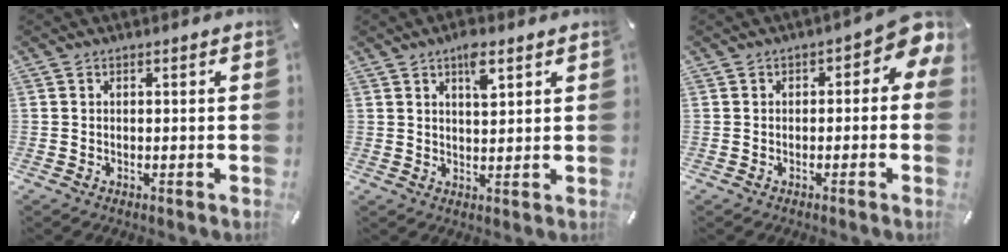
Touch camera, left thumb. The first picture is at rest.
{"total": 5.2, "force": [3.0, 2.1, 3.7], "torque": [-0.055, -0.006, 0.048]}
{"total": 4.8, "force": [0.2, 2.8, 3.8], "torque": [-0.049, 0.001, -0.003]}